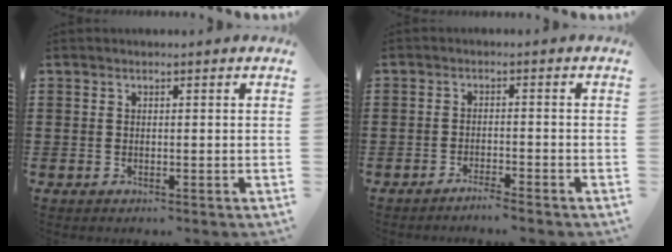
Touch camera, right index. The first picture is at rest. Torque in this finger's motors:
{"motor_torque": [1.16, 0.97, 0.05, 0.00]}